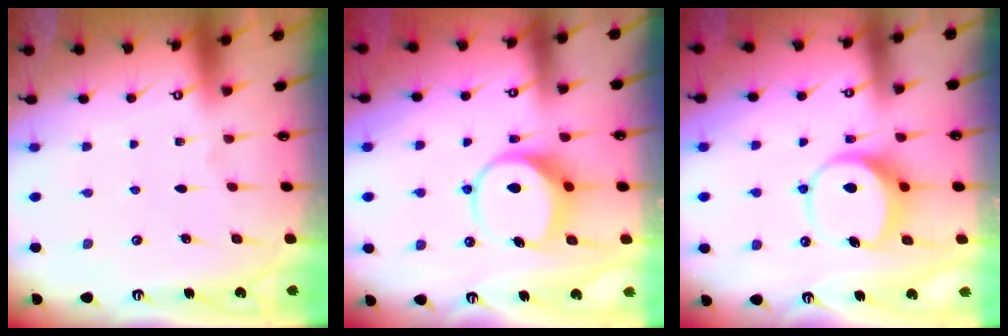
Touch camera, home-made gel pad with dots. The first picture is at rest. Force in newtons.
{"total": 9.1, "press": 9.1, "slide": 0.6}
{"total": 7.6, "press": 7.6, "slide": 0.6}